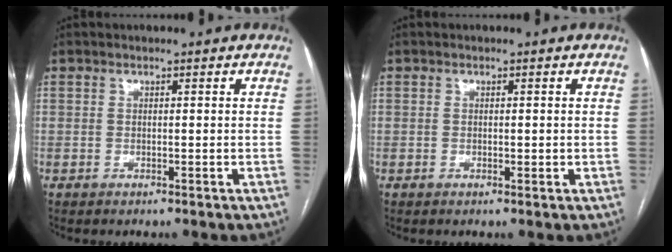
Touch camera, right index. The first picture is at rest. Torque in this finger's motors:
{"motor_torque": [-0.23, 0.48, 0.05, 0.02]}